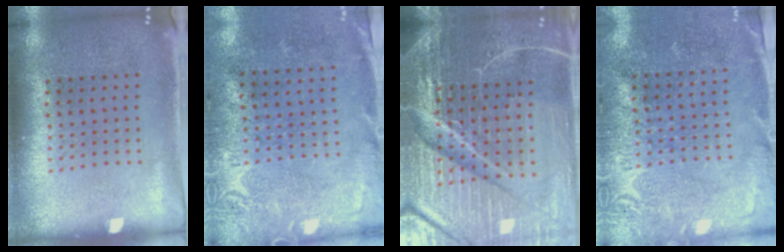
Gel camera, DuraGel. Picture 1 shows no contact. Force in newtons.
{"total": 2.6, "press": 2.2, "slide": 1.4}
{"total": 6.4, "press": 5.7, "slide": 3.0}
{"total": 2.7, "press": 2.7, "slide": 0.4}